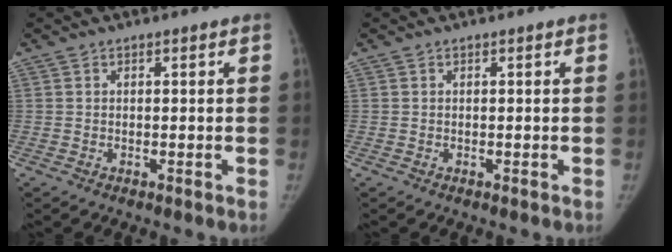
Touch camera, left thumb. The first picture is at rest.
{"total": 0.0}